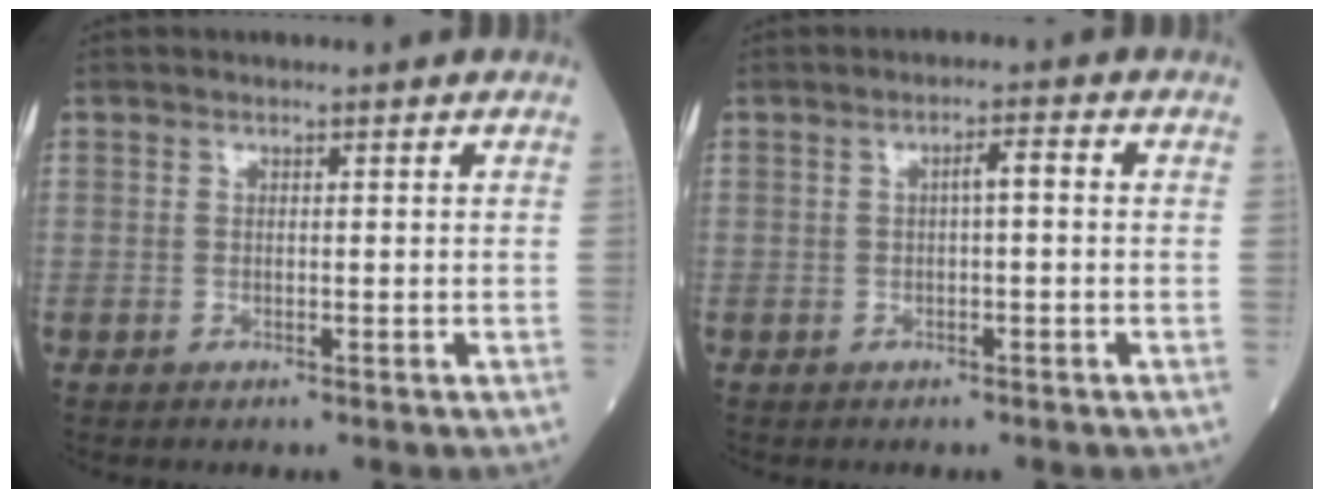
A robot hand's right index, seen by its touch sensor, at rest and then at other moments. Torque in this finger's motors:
{"motor_torque": [0.18, -0.07, 0.15, 0.04]}